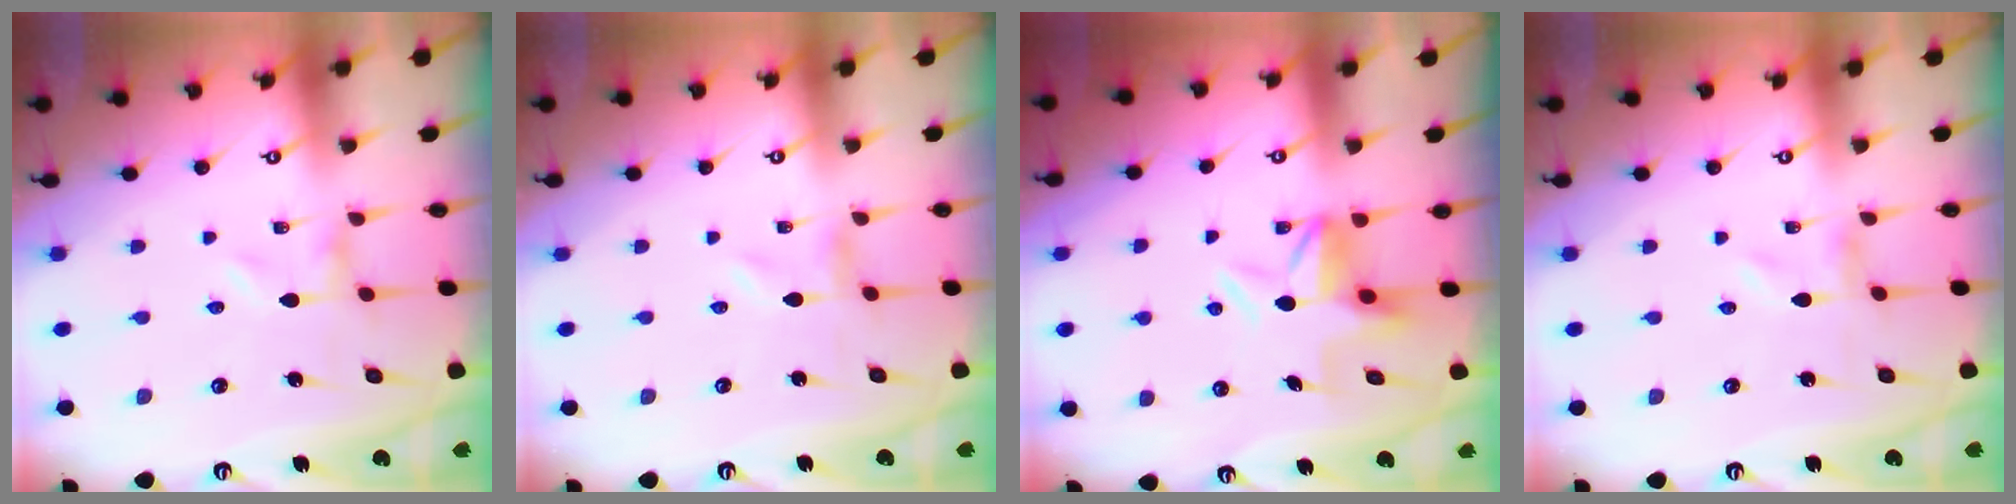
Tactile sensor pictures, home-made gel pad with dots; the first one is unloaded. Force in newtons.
{"total": 0.0}
{"total": 6.2, "press": 6.2, "slide": 0.4}
{"total": 0.0}